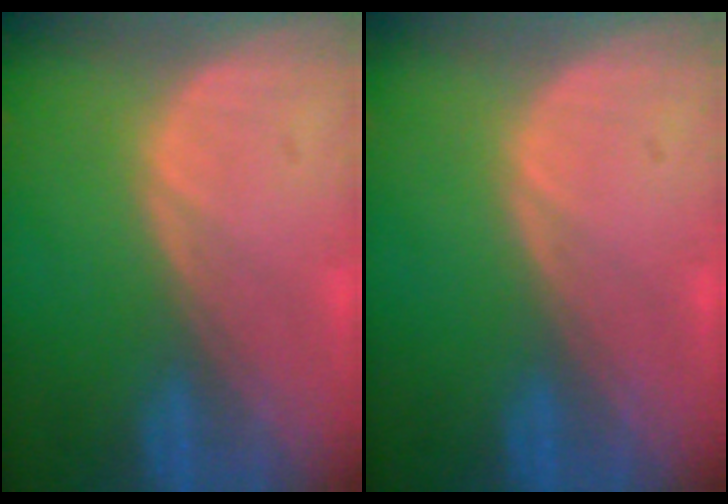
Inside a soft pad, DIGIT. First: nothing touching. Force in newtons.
{"total": 0.0}